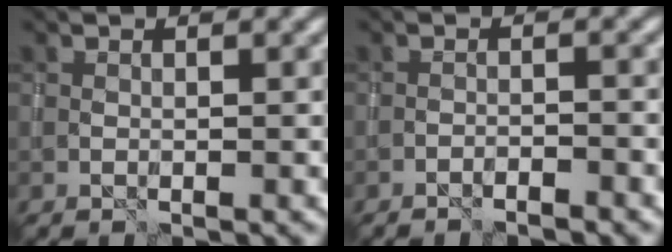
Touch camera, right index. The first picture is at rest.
{"total": 1.5, "force": [-1.4, 0.1, 0.6], "torque": [-0.011, 0.006, -0.025]}